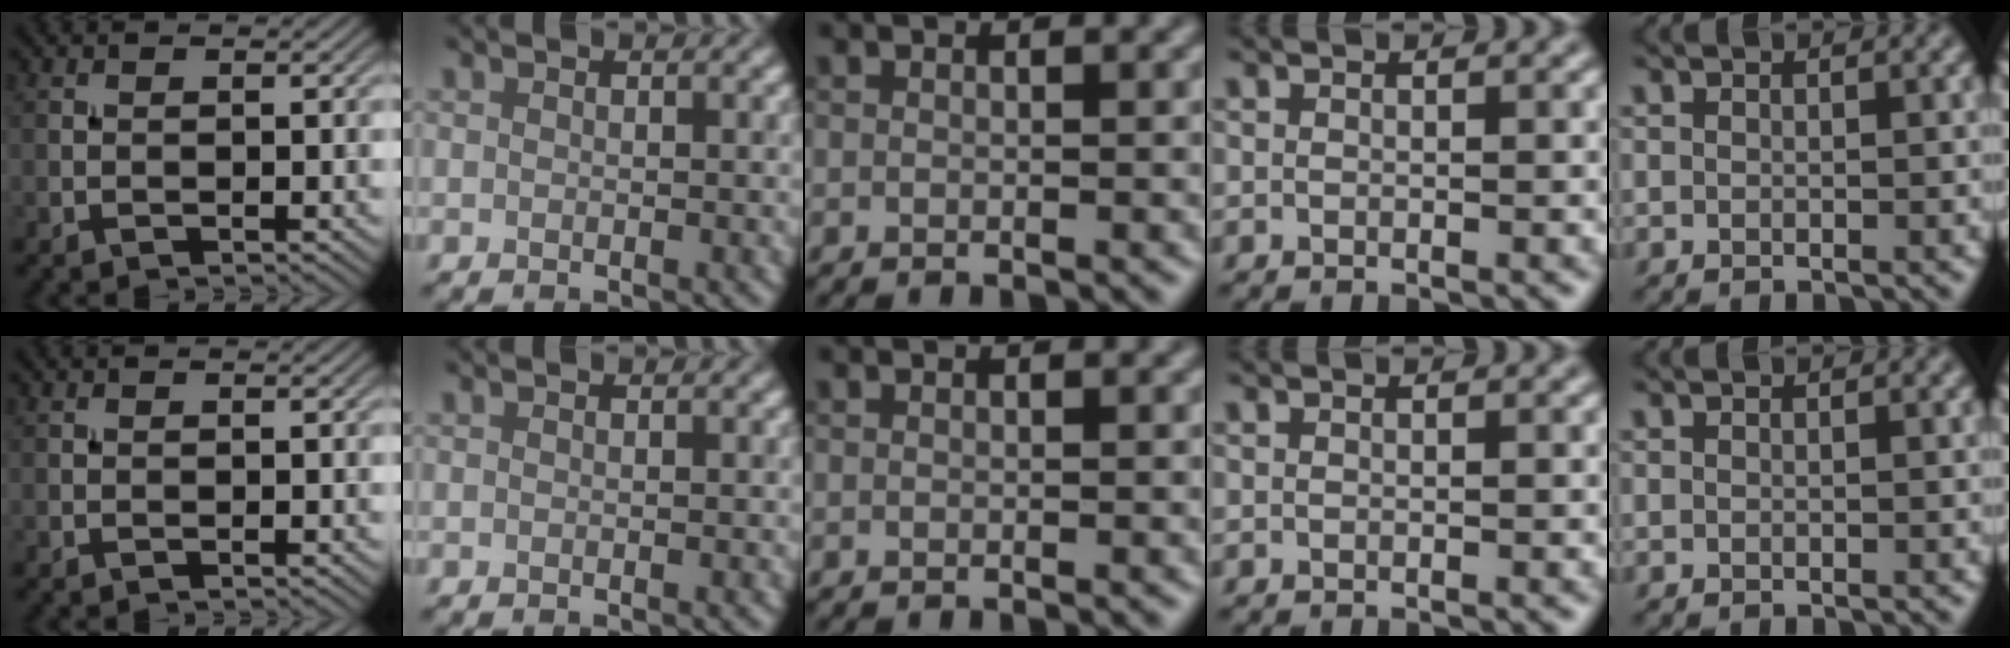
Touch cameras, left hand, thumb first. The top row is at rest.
{}